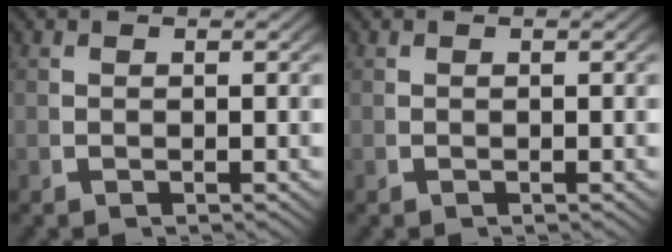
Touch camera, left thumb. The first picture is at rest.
{"total": 0.0}